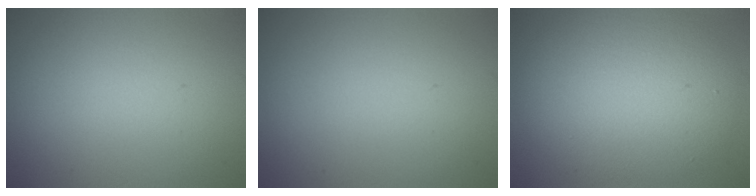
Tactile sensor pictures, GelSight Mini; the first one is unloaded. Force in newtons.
{"total": 0.0}
{"total": 8.1, "press": 8.1, "slide": 0.3}